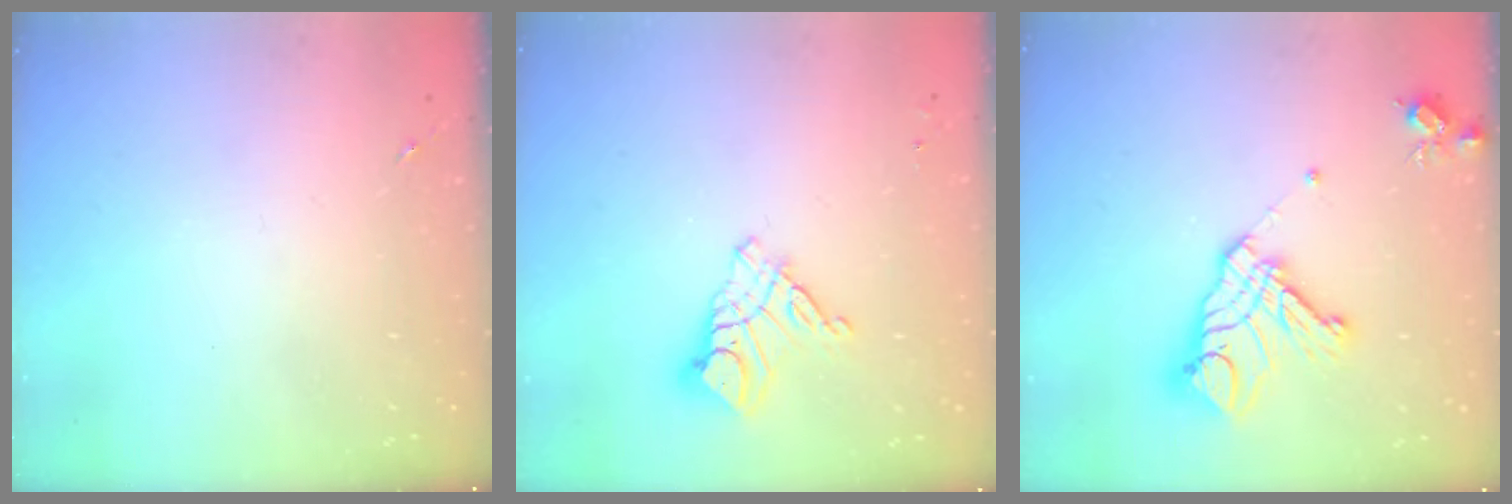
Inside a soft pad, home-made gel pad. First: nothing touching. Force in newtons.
{"total": 9.7, "press": 9.7, "slide": 1.1}
{"total": 17.6, "press": 17.5, "slide": 1.9}